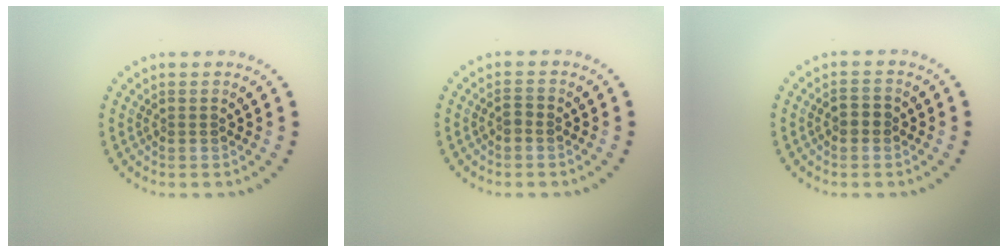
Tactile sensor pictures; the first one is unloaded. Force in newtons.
{"total": 0.9, "press": 0.8, "slide": 0.3}
{"total": 1.6, "press": 1.6, "slide": 0.2}